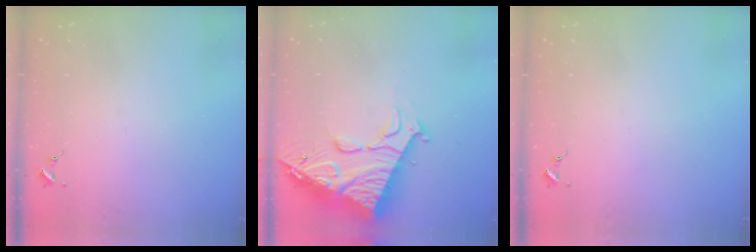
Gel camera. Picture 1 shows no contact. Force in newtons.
{"total": 23.0, "press": 22.9, "slide": 2.5}
{"total": 0.0}